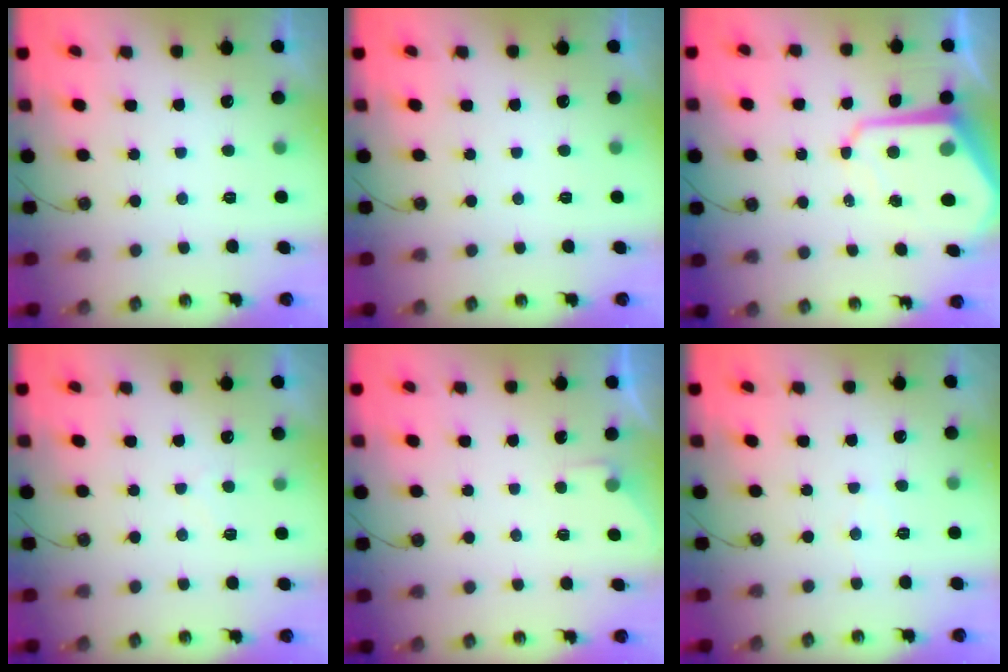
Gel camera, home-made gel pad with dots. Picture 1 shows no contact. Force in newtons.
{"total": 0.0}
{"total": 11.4, "press": 11.3, "slide": 1.1}
{"total": 4.1, "press": 4.1, "slide": 0.4}
{"total": 2.9, "press": 2.8, "slide": 0.4}
{"total": 3.3, "press": 3.2, "slide": 0.4}